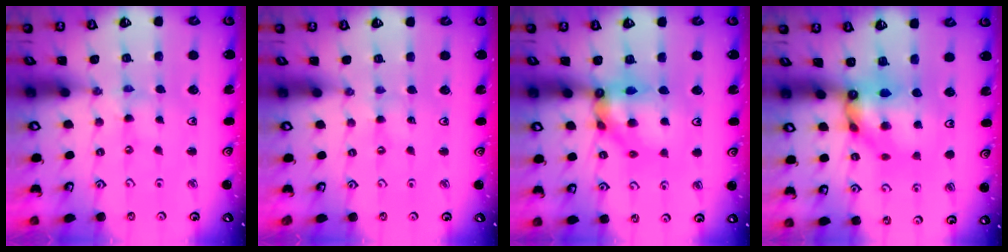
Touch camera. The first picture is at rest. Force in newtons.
{"total": 0.0}
{"total": 10.6, "press": 10.6, "slide": 1.2}
{"total": 10.3, "press": 10.2, "slide": 1.3}